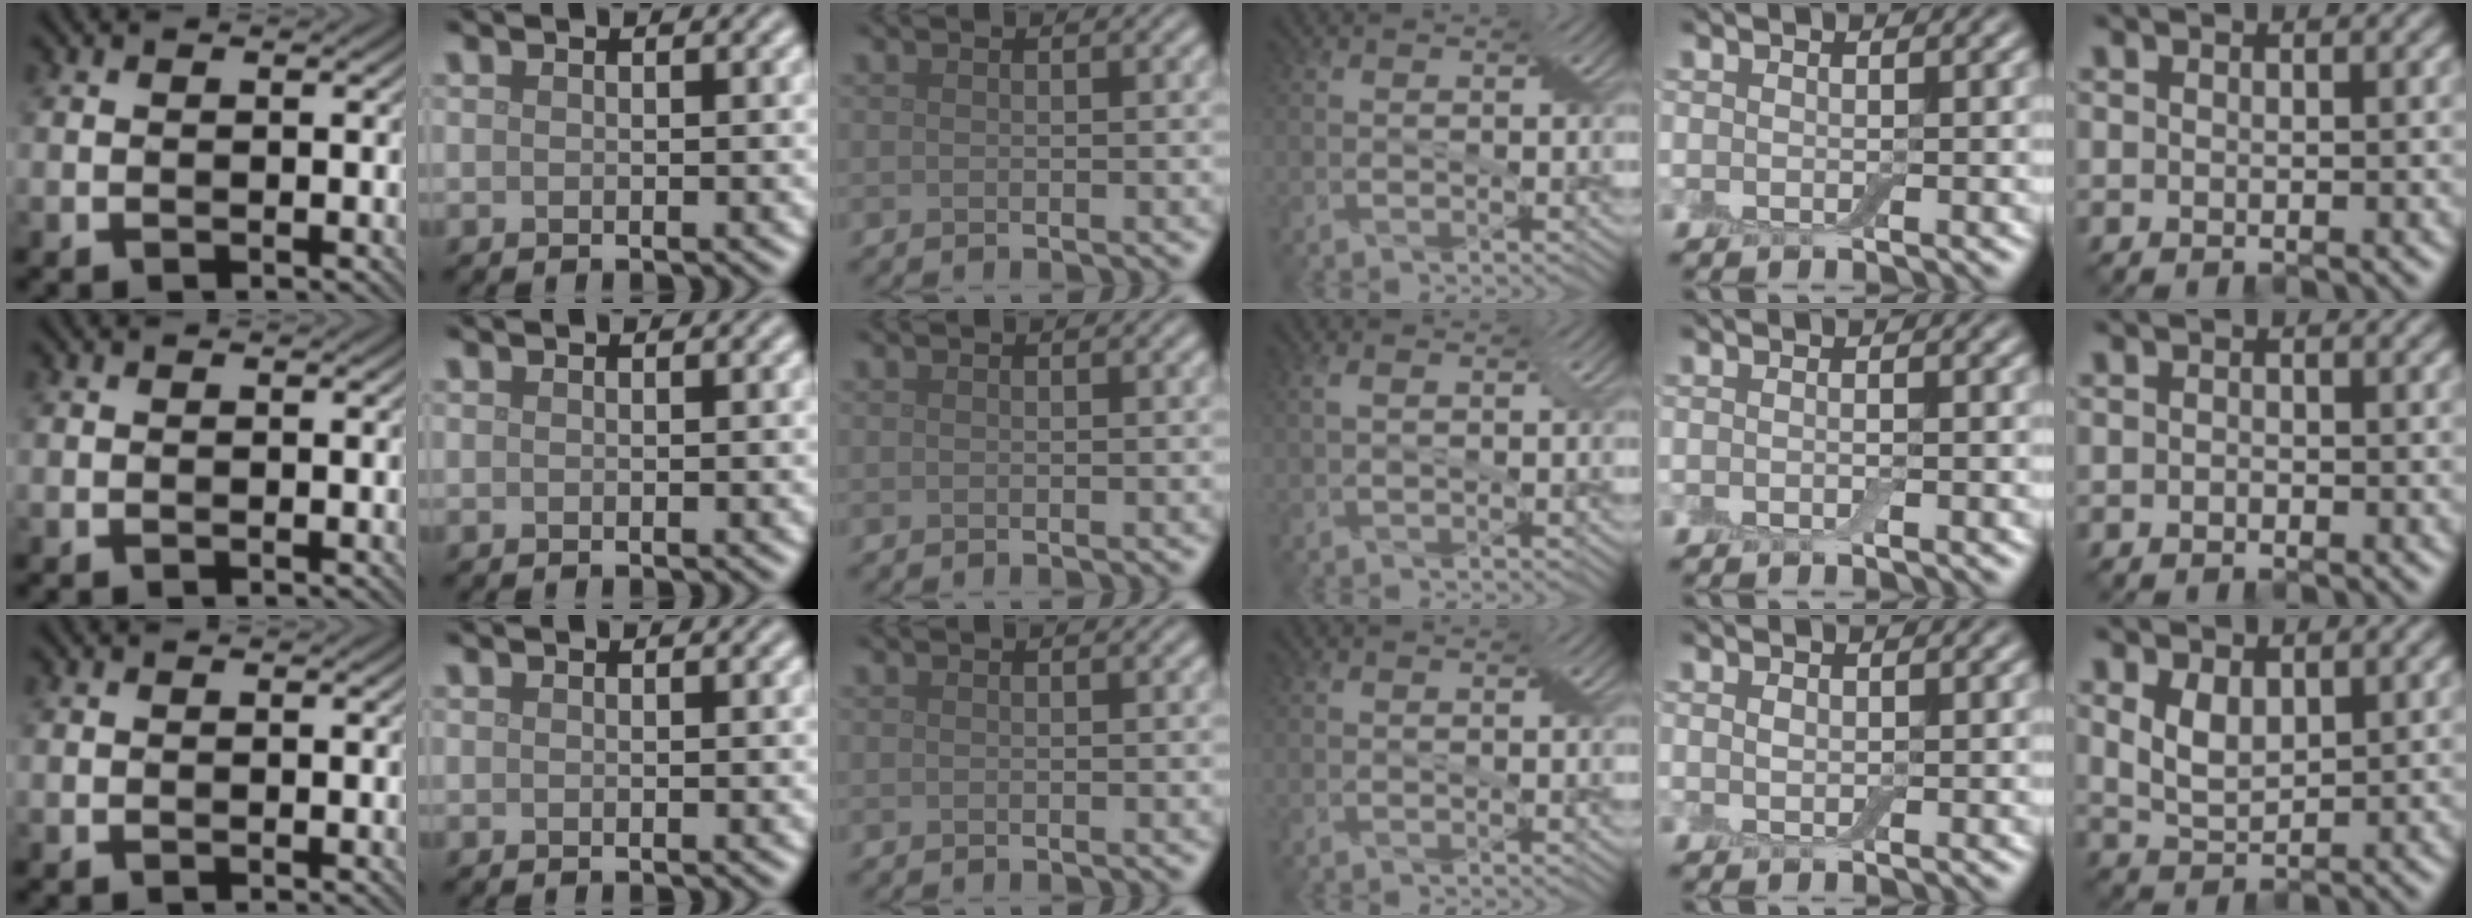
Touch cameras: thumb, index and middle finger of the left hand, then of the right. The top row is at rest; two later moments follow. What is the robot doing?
{"motion": "wipe", "object": "dish"}